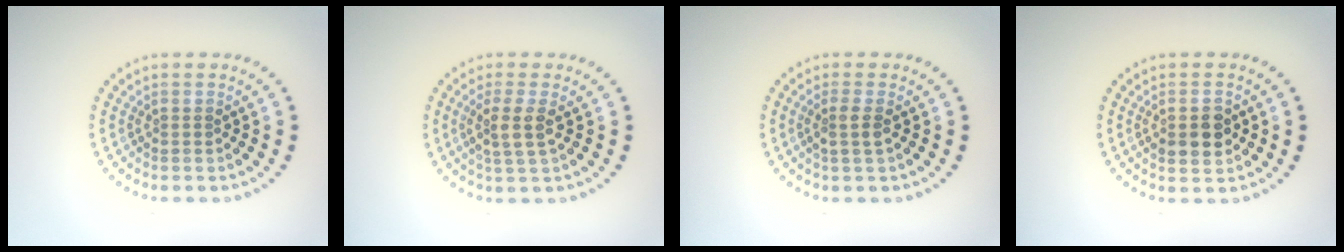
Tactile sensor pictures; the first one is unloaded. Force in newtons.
{"total": 2.3, "press": 2.0, "slide": 1.2}
{"total": 1.6, "press": 1.3, "slide": 0.9}
{"total": 2.9, "press": 2.9, "slide": 0.2}